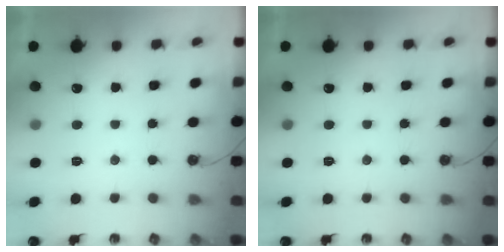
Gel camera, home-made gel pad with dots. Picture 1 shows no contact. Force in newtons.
{"total": 0.0}